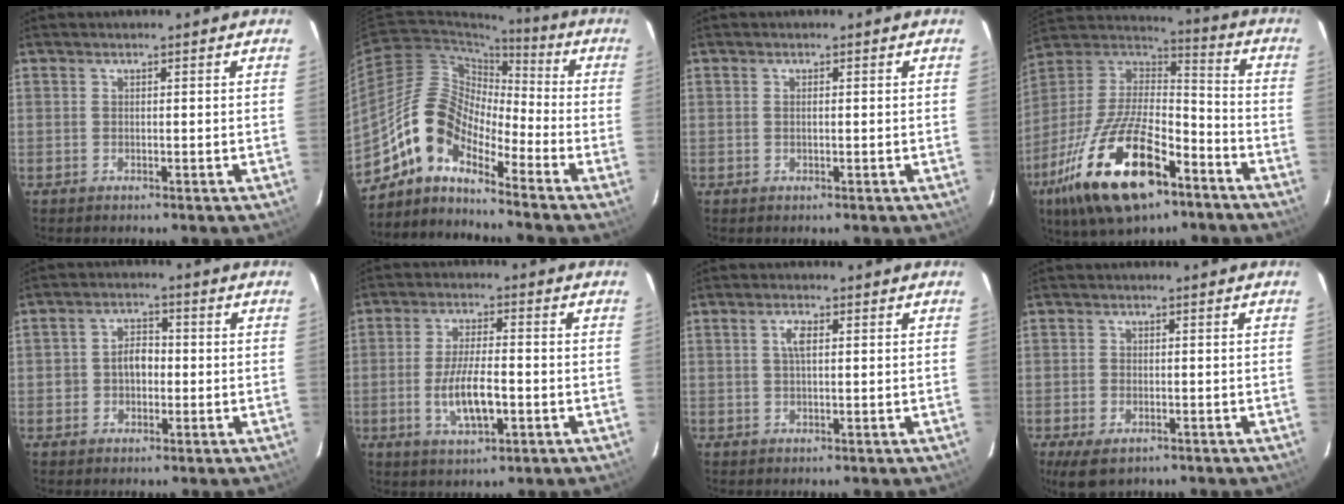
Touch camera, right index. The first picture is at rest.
{"total": 10.8, "force": [-8.0, 4.6, 5.6], "torque": [-0.095, 0.025, -0.172]}
{"total": 0.8, "force": [0.1, 0.2, 0.7], "torque": [-0.014, 0.001, 0.001]}
{"total": 25.8, "force": [-14.0, 10.9, 18.8], "torque": [-0.376, -0.034, -0.240]}
{"total": 4.8, "force": [-0.6, 3.7, 2.9], "torque": [-0.051, 0.014, -0.006]}
{"total": 8.9, "force": [-2.4, 3.0, 8.0], "torque": [-0.158, -0.008, -0.040]}
{"total": 2.5, "force": [0.6, 0.9, 2.2], "torque": [-0.044, 0.006, 0.011]}
{"total": 5.3, "force": [-3.0, 3.0, 3.2], "torque": [-0.072, -0.018, -0.051]}